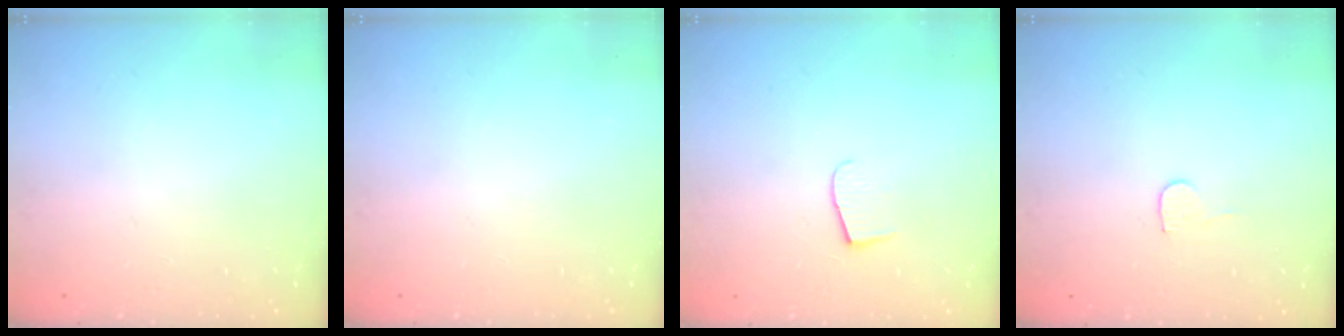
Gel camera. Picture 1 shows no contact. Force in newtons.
{"total": 0.0}
{"total": 5.5, "press": 5.5, "slide": 0.6}
{"total": 4.5, "press": 4.5, "slide": 0.4}